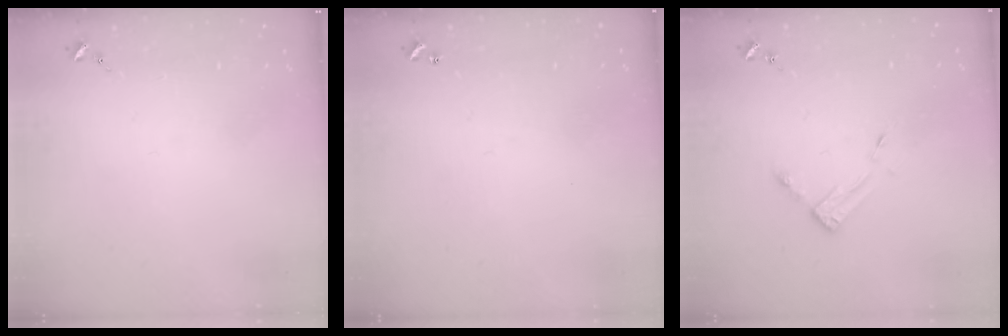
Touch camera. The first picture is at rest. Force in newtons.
{"total": 1.0, "press": 1.0, "slide": 0.2}
{"total": 3.5, "press": 3.4, "slide": 0.3}